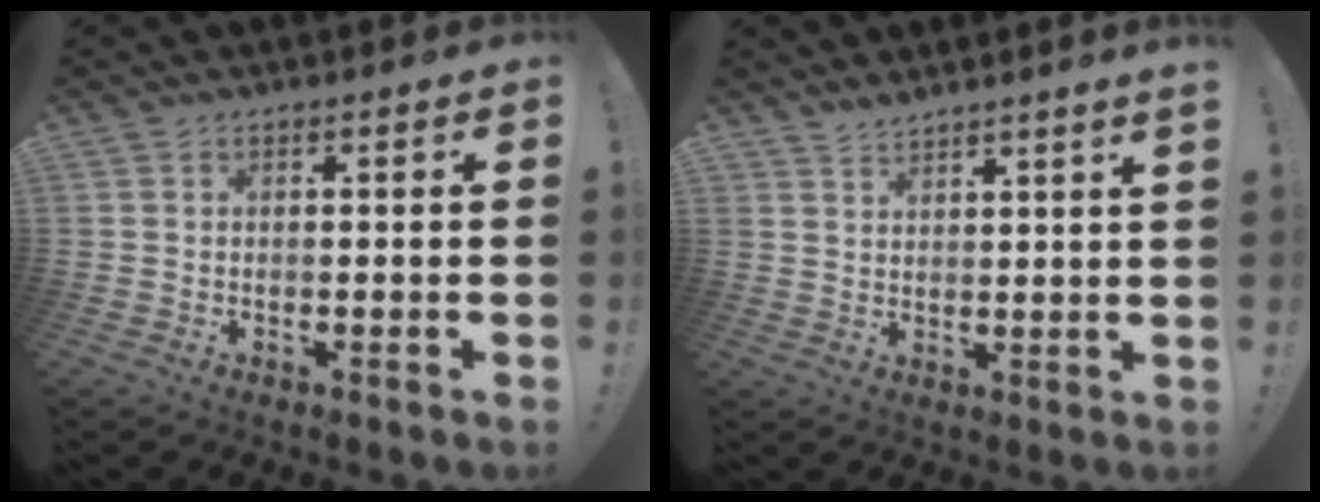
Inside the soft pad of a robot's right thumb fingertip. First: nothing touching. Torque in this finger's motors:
{"motor_torque": [-0.14, 0.19, -0.13, 0.88, 0.08]}